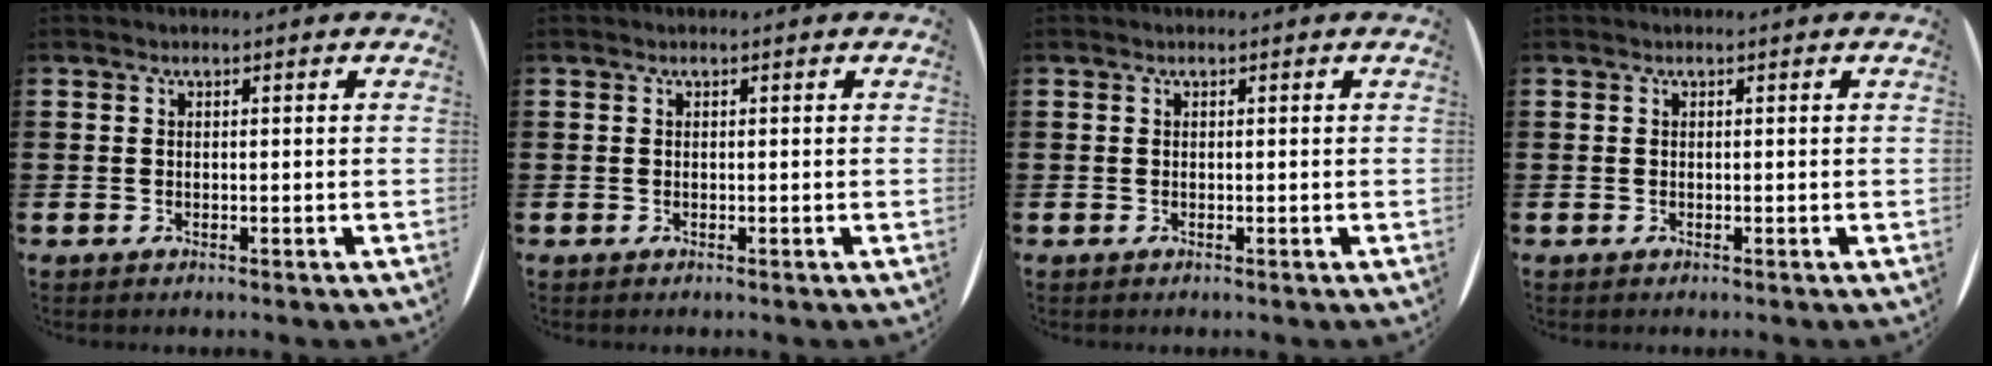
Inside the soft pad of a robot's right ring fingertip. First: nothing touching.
{"total": 0.0}
{"total": 0.0}
{"total": 0.0}